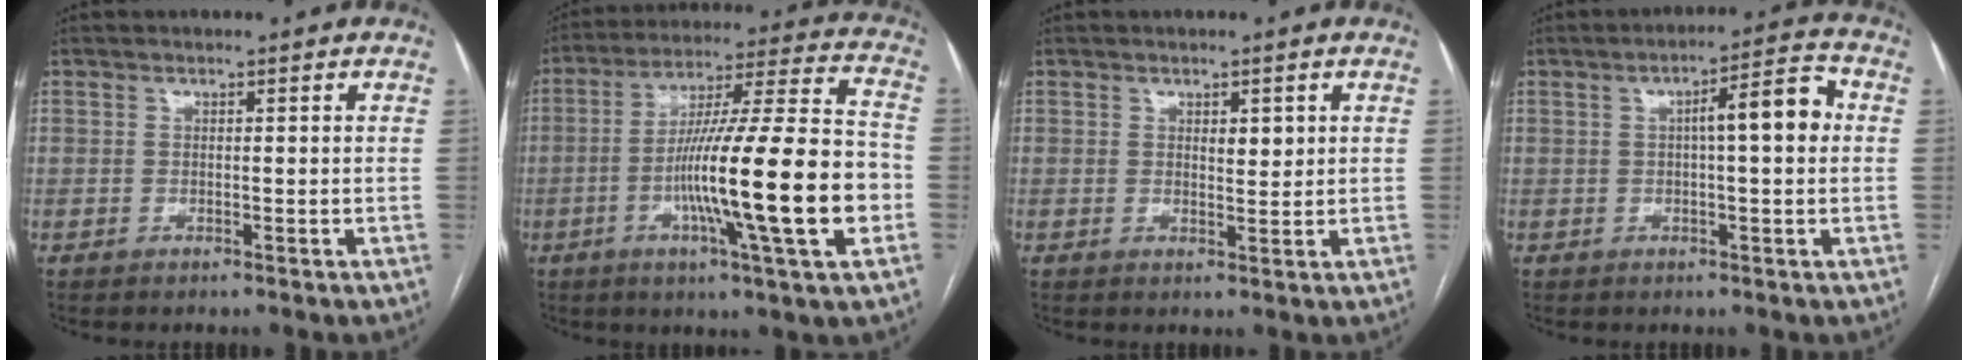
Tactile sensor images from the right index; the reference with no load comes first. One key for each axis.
{"total": 21.7, "fx": -5.2, "fy": 0.4, "fz": 21.1, "tx": -0.338, "ty": -0.006, "tz": -0.089}
{"total": 2.1, "fx": 0.8, "fy": 0.9, "fz": 1.7, "tx": -0.024, "ty": -0.004, "tz": 0.013}
{"total": 7.6, "fx": 0.9, "fy": 1.3, "fz": 7.4, "tx": -0.108, "ty": 0.025, "tz": 0.010}